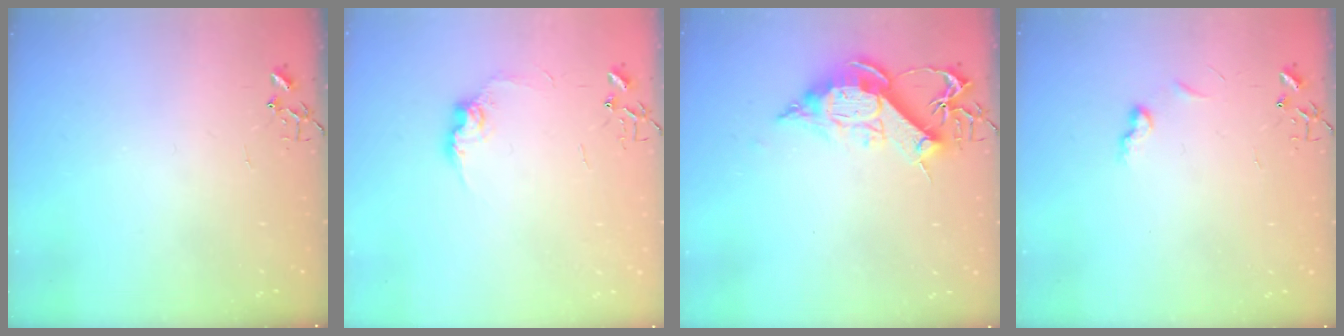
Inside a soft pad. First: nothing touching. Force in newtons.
{"total": 9.1, "press": 9.1, "slide": 0.4}
{"total": 12.1, "press": 12.1, "slide": 0.6}
{"total": 6.1, "press": 6.0, "slide": 0.7}